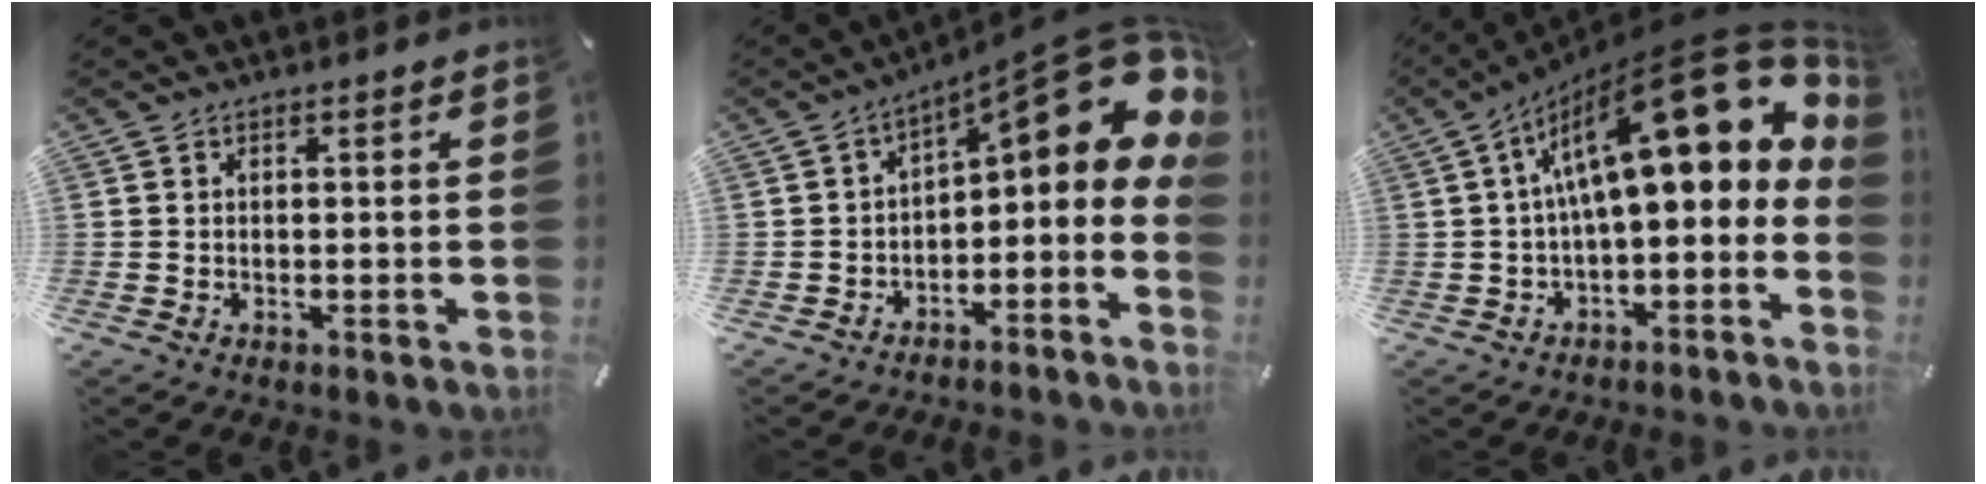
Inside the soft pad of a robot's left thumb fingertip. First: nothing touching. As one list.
[{"total": 16.3, "force": [6.9, 7.0, 13.0], "torque": [-0.157, -0.059, 0.115]}, {"total": 27.0, "force": [8.4, 10.3, 23.5], "torque": [-0.369, -0.063, 0.140]}]